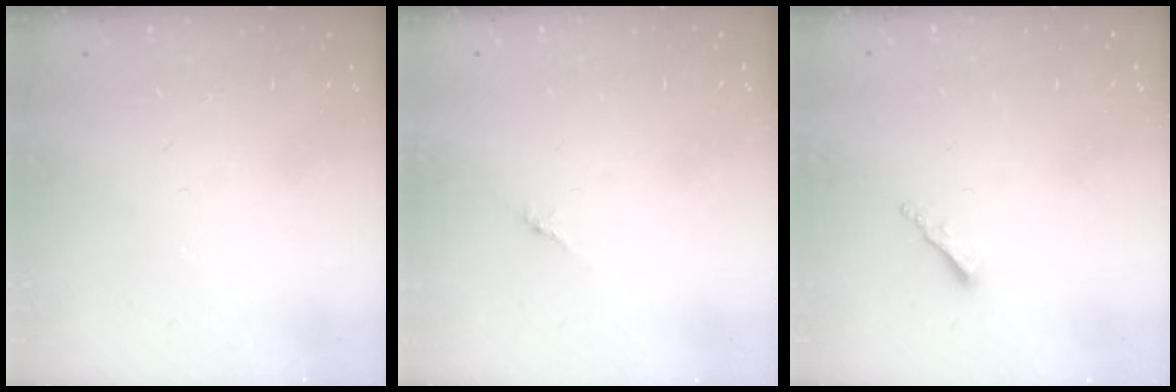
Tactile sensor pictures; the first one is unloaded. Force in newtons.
{"total": 0.8, "press": 0.6, "slide": 0.4}
{"total": 1.7, "press": 1.7, "slide": 0.2}